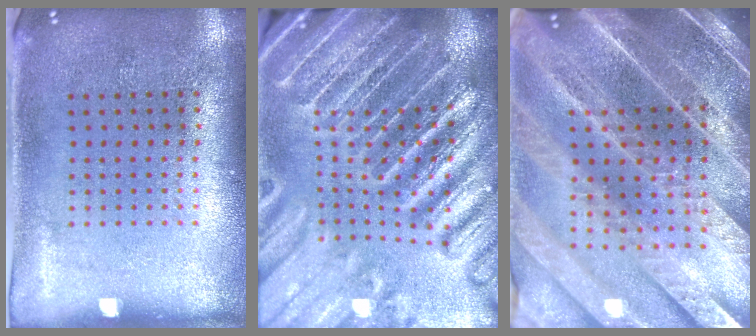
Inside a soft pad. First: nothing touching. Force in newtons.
{"total": 5.5, "press": 4.8, "slide": 2.7}
{"total": 5.6, "press": 4.7, "slide": 3.0}